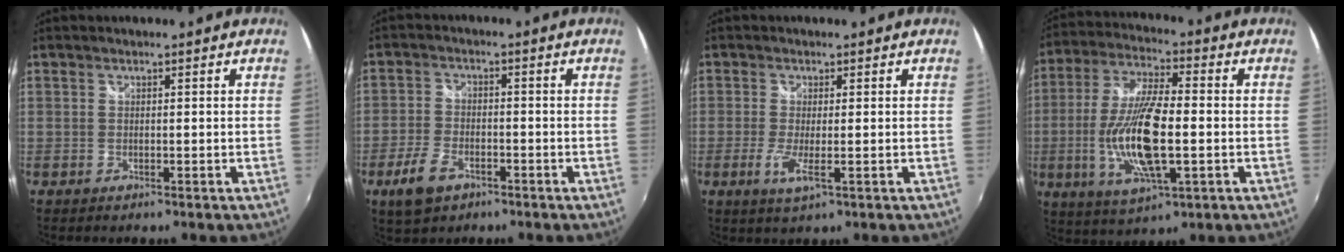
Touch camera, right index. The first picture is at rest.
{"total": 7.3, "force": [-4.2, 4.1, 4.4], "torque": [-0.111, -0.005, -0.077]}
{"total": 3.7, "force": [-1.2, 0.4, 3.5], "torque": [-0.077, -0.012, -0.023]}
{"total": 15.9, "force": [-2.7, 4.5, 15.0], "torque": [-0.303, -0.007, -0.047]}